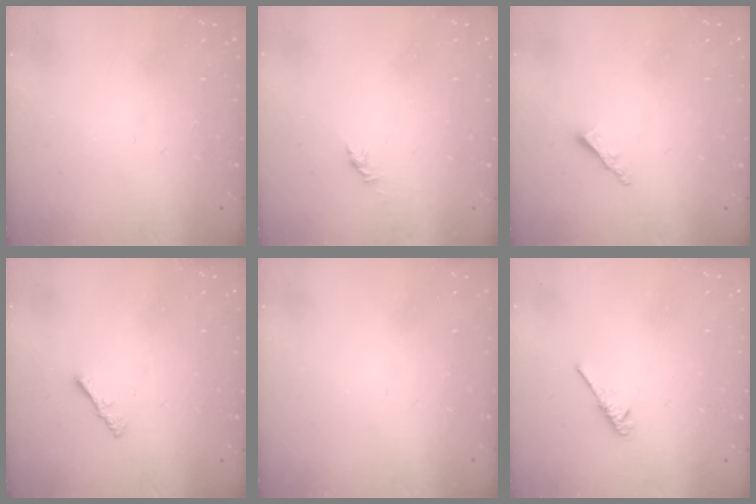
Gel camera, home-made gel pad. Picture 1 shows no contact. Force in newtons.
{"total": 0.0}
{"total": 2.3, "press": 2.2, "slide": 0.6}
{"total": 1.3, "press": 1.3, "slide": 0.4}
{"total": 0.0}
{"total": 1.9, "press": 1.9, "slide": 0.4}